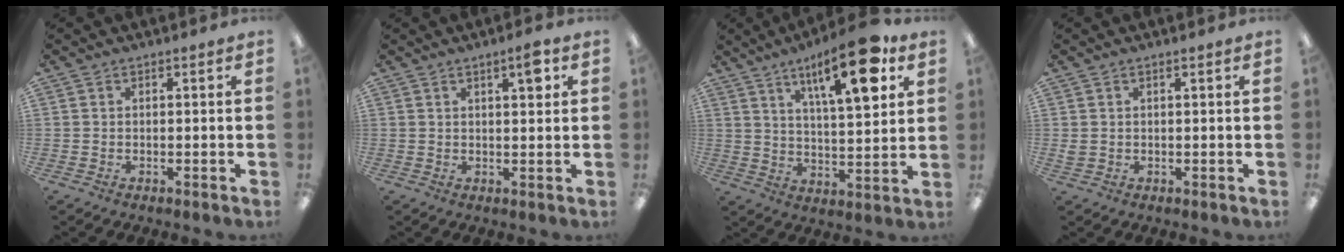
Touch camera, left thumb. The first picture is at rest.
{"total": 4.3, "force": [2.3, 1.1, 3.5], "torque": [-0.050, -0.006, 0.033]}
{"total": 17.5, "force": [9.9, 5.3, 13.5], "torque": [-0.201, -0.040, 0.150]}
{"total": 1.2, "force": [0.4, 0.9, 0.7], "torque": [-0.017, 0.004, 0.007]}